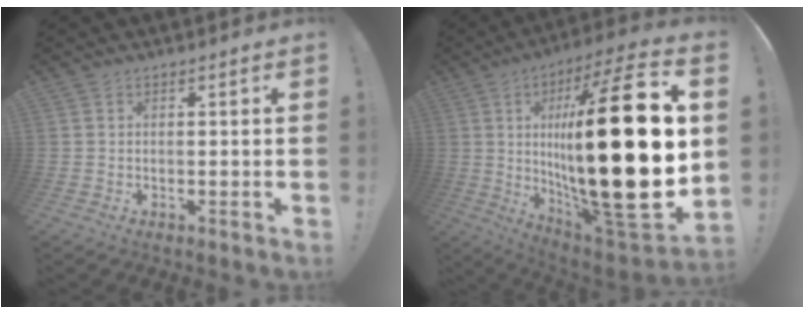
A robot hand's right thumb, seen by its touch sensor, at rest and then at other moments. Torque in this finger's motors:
{"motor_torque": [0.51, 3.19, 2.77, 0.00, 1.05]}